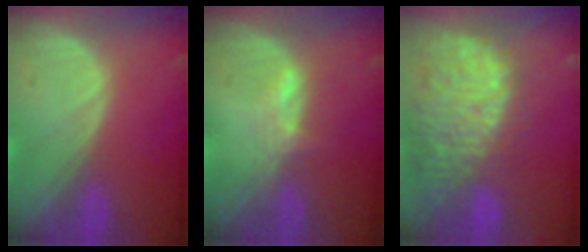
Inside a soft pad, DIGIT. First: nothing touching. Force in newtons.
{"total": 2.1, "press": 2.0, "slide": 0.4}
{"total": 13.5, "press": 11.4, "slide": 7.3}